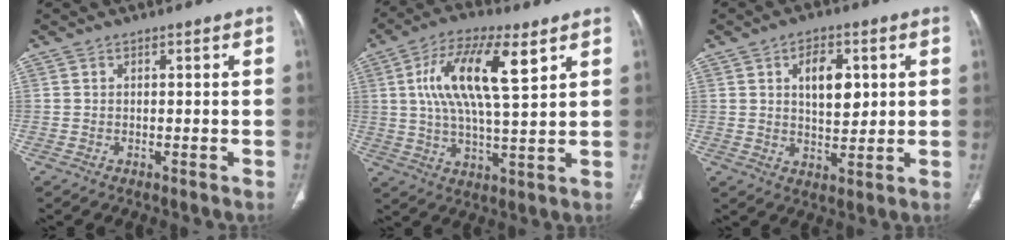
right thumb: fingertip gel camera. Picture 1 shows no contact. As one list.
[{"total": 15.3, "force": [5.4, 5.0, 13.4], "torque": [-0.248, -0.005, 0.094]}, {"total": 8.1, "force": [2.3, 4.5, 6.4], "torque": [-0.074, -0.016, 0.039]}]